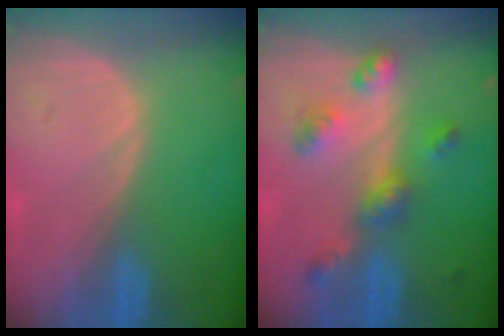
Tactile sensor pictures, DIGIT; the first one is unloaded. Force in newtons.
{"total": 6.8, "press": 6.0, "slide": 3.2}